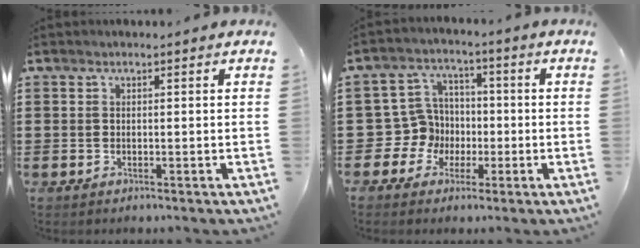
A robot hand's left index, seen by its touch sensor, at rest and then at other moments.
{"total": 7.2, "force": [-1.1, 7.0, 1.2], "torque": [-0.074, 0.005, -0.022]}